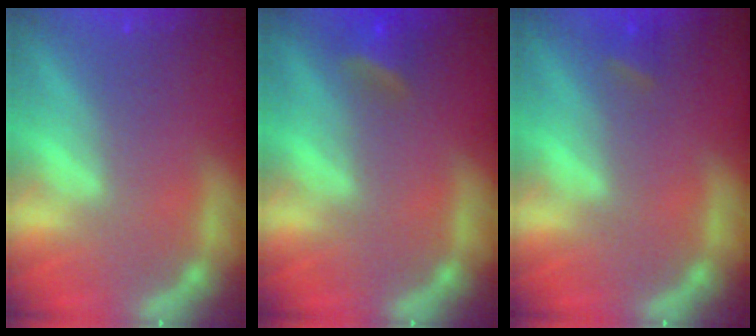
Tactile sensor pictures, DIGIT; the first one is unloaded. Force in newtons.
{"total": 2.9}
{"total": 1.4}